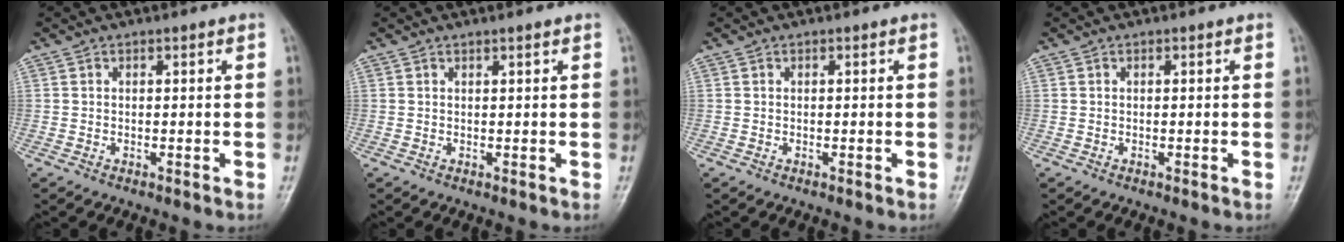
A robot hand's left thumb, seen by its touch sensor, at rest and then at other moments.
{"total": 0.7, "force": [0.6, 0.0, 0.4], "torque": [-0.010, -0.004, 0.011]}
{"total": 0.0}
{"total": 0.0}